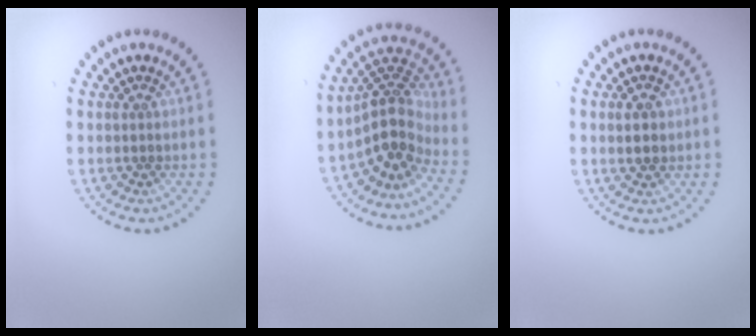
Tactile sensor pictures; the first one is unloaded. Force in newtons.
{"total": 4.3, "press": 3.1, "slide": 2.9}
{"total": 1.8, "press": 1.8, "slide": 0.3}